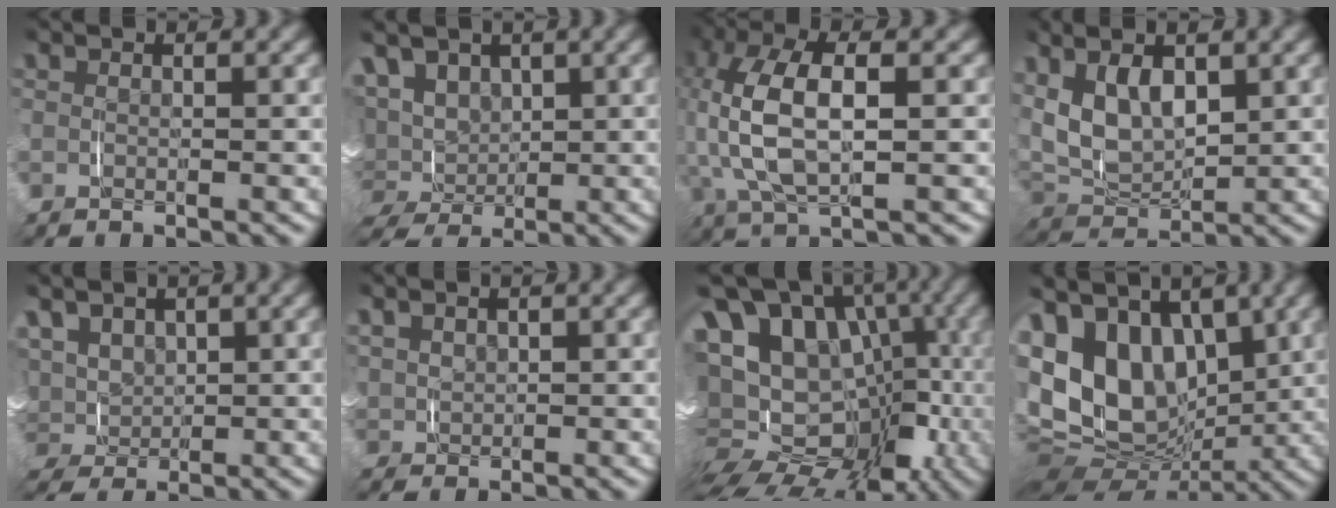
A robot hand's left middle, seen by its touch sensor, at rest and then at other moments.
{"total": 11.4, "force": [0.1, 10.6, 4.0], "torque": [-0.153, -0.048, 0.013]}
{"total": 8.1, "force": [1.0, 4.0, 7.0], "torque": [-0.166, -0.002, 0.023]}
{"total": 9.0, "force": [1.6, 6.5, 6.0], "torque": [-0.131, -0.004, 0.032]}
{"total": 7.0, "force": [1.4, 6.2, 3.0], "torque": [-0.110, -0.029, 0.034]}
{"total": 2.1, "force": [1.1, 1.7, 0.7], "torque": [-0.028, 0.001, 0.027]}
{"total": 22.0, "force": [-0.7, 16.3, 14.7], "torque": [-0.294, -0.050, -0.003]}
{"total": 18.2, "force": [1.2, 14.2, 11.3], "torque": [-0.247, -0.038, 0.025]}